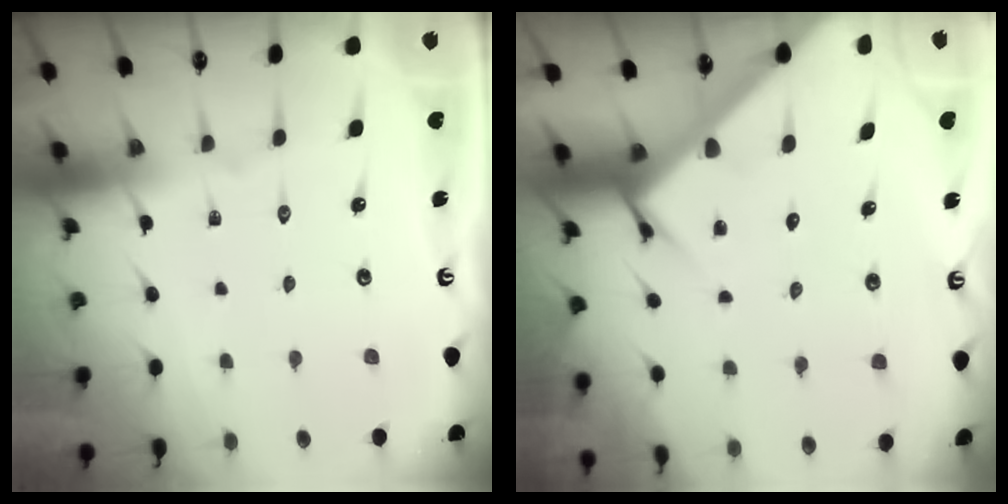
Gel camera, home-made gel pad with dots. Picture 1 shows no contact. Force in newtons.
{"total": 3.9, "press": 3.9, "slide": 0.4}